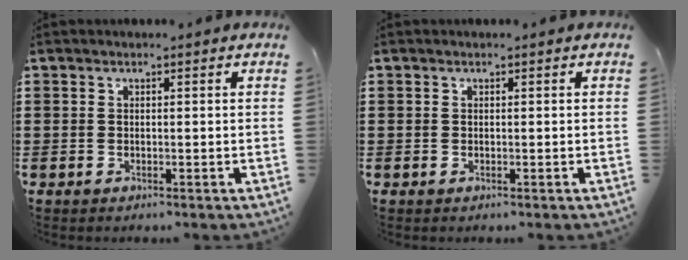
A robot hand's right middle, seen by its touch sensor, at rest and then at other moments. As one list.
[{"total": 0.0}]